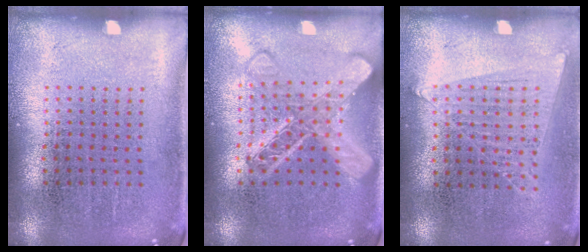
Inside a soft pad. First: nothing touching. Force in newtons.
{"total": 2.9, "press": 2.8, "slide": 0.5}
{"total": 1.0, "press": 0.9, "slide": 0.4}